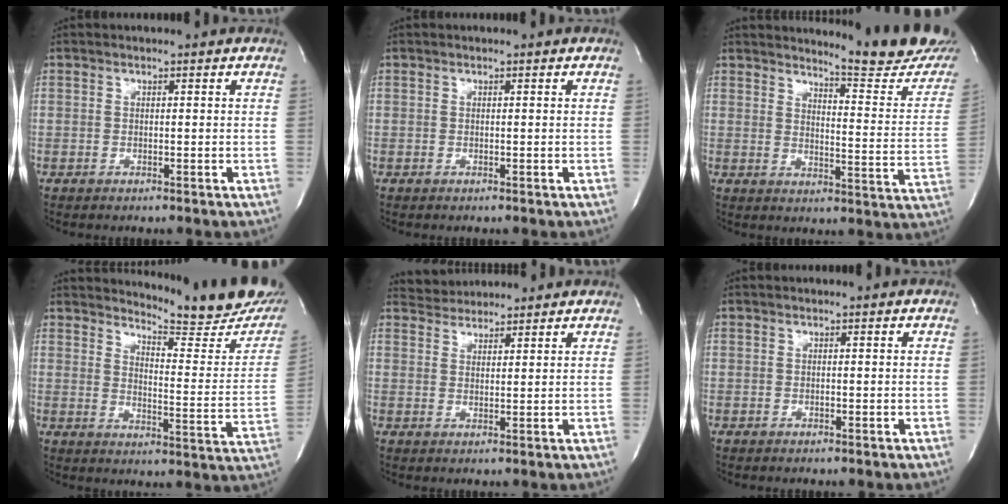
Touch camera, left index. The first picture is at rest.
{"total": 0.0}
{"total": 15.3, "force": [14.7, -0.3, 4.2], "torque": [-0.058, -0.117, 0.166]}
{"total": 18.2, "force": [17.4, 1.4, 5.4], "torque": [-0.071, -0.113, 0.198]}
{"total": 4.5, "force": [4.4, 0.9, -0.2], "torque": [-0.003, 0.027, 0.073]}
{"total": 0.0}